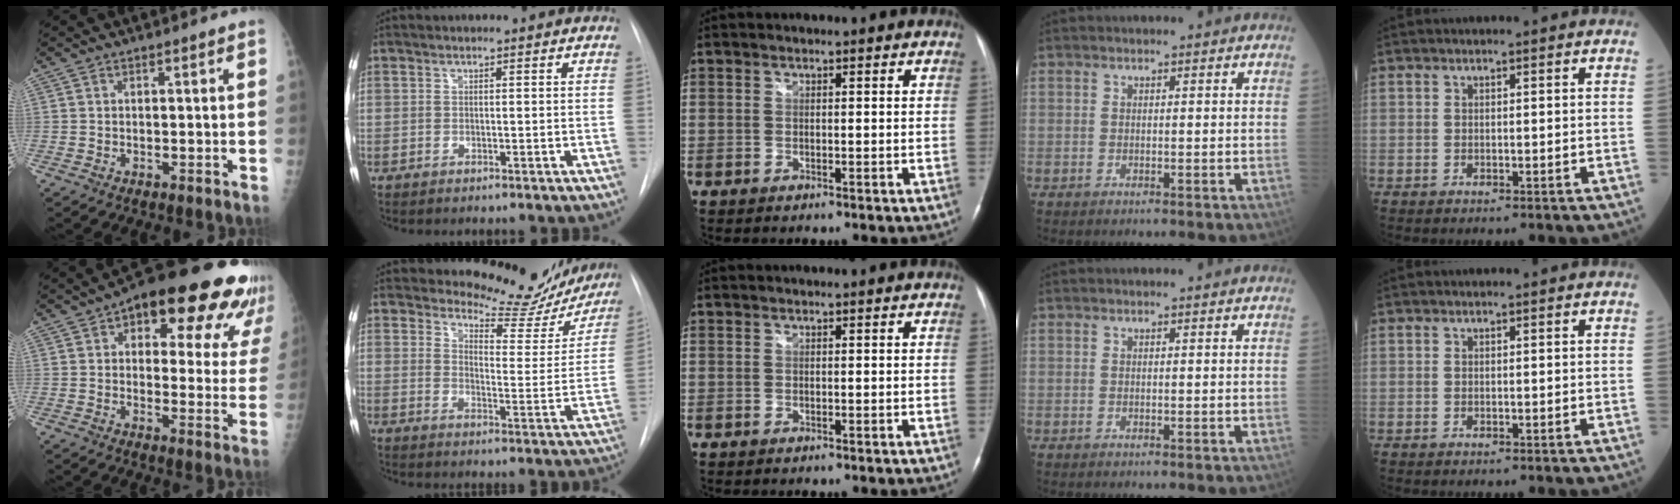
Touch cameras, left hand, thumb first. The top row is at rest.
{"thumb": {"total": 23.2, "force": [13.4, 10.1, 16.0], "torque": [-0.170, -0.015, 0.161]}, "index": {"total": 15.3, "force": [14.2, 4.6, 3.1], "torque": [-0.022, -0.053, 0.159]}}